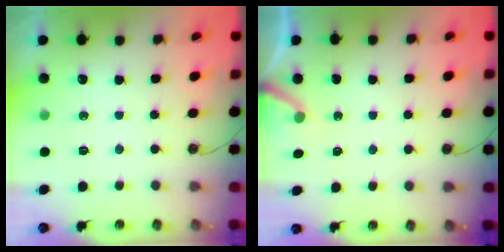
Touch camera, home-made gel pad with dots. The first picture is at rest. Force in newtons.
{"total": 4.3, "press": 4.3, "slide": 0.2}